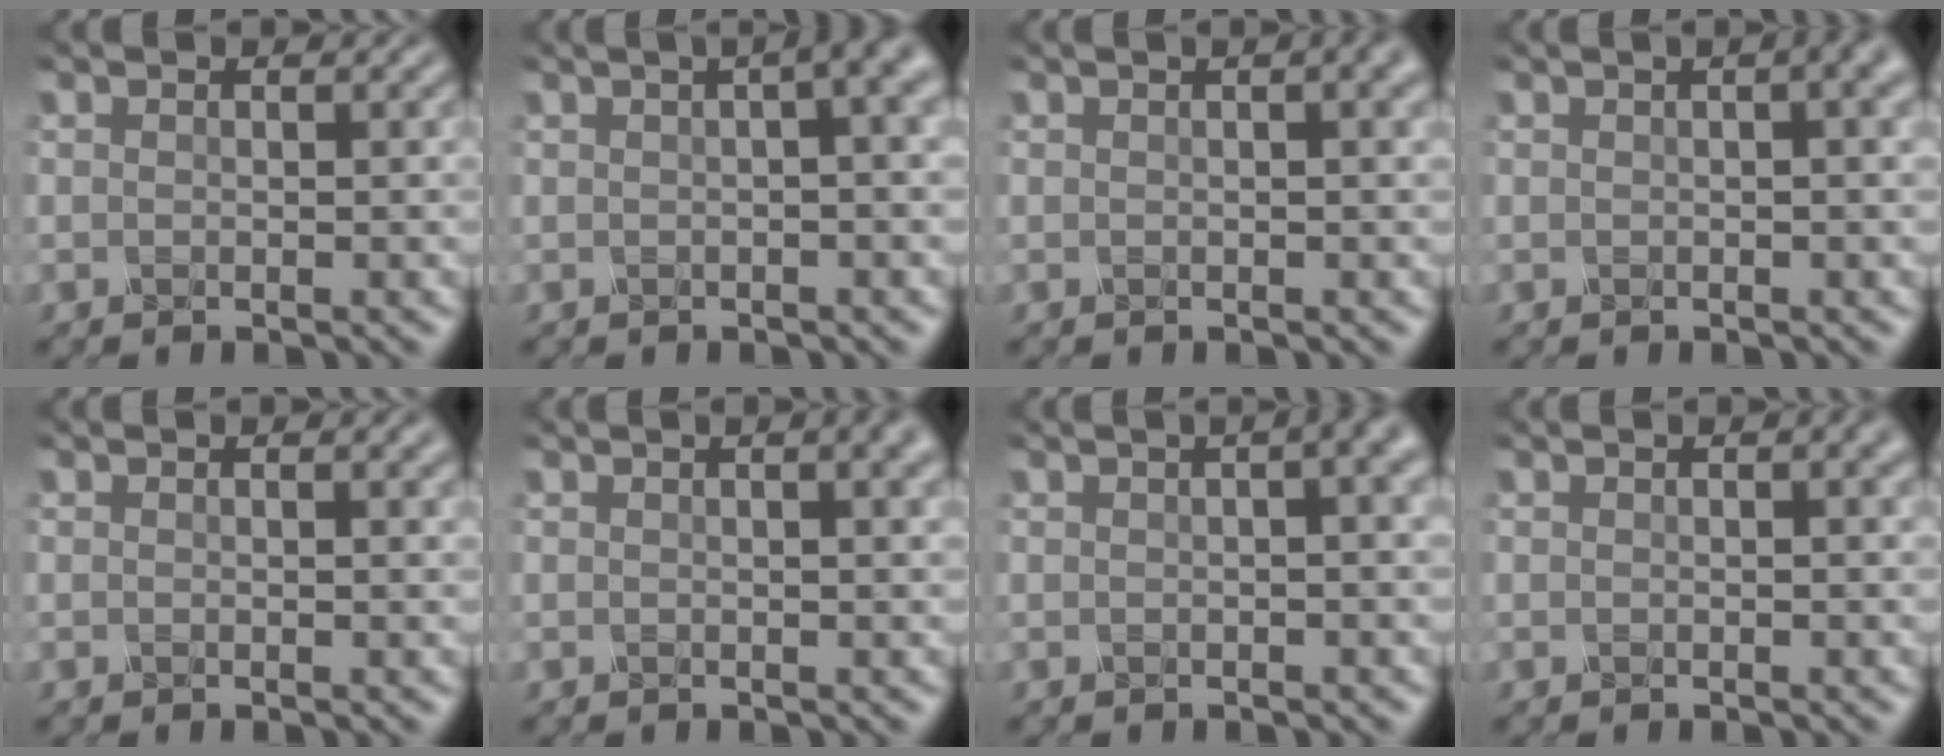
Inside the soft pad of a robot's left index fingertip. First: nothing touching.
{"total": 6.1, "force": [1.8, 2.3, 5.3], "torque": [-0.037, 0.028, 0.008]}
{"total": 3.4, "force": [1.2, 1.3, 2.9], "torque": [-0.024, 0.010, 0.011]}
{"total": 6.5, "force": [2.3, 3.1, 5.2], "torque": [-0.028, 0.039, -0.001]}
{"total": 1.2, "force": [0.7, 0.3, 0.9], "torque": [-0.007, 0.005, 0.010]}
{"total": 4.2, "force": [1.8, 1.7, 3.4], "torque": [-0.023, 0.012, 0.007]}
{"total": 8.1, "force": [2.7, 3.8, 6.6], "torque": [-0.032, 0.047, 0.003]}
{"total": 1.8, "force": [0.7, 0.4, 1.6], "torque": [-0.017, 0.008, 0.009]}